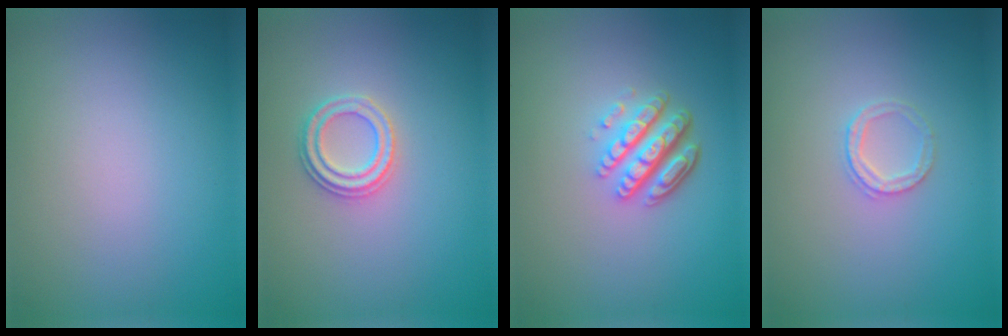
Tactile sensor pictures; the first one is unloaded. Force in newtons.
{"total": 2.3, "press": 2.2, "slide": 0.5}
{"total": 4.8, "press": 3.4, "slide": 3.4}
{"total": 1.6, "press": 1.6, "slide": 0.2}